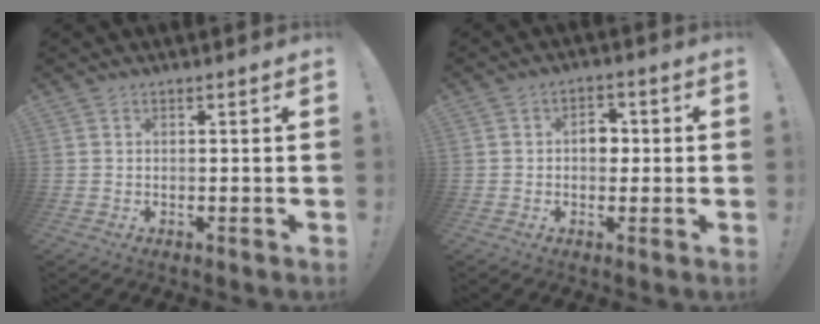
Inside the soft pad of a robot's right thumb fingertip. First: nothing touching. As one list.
[{"total": 5.6, "force": [-0.1, 4.2, 3.7], "torque": [-0.043, 0.007, -0.008]}]